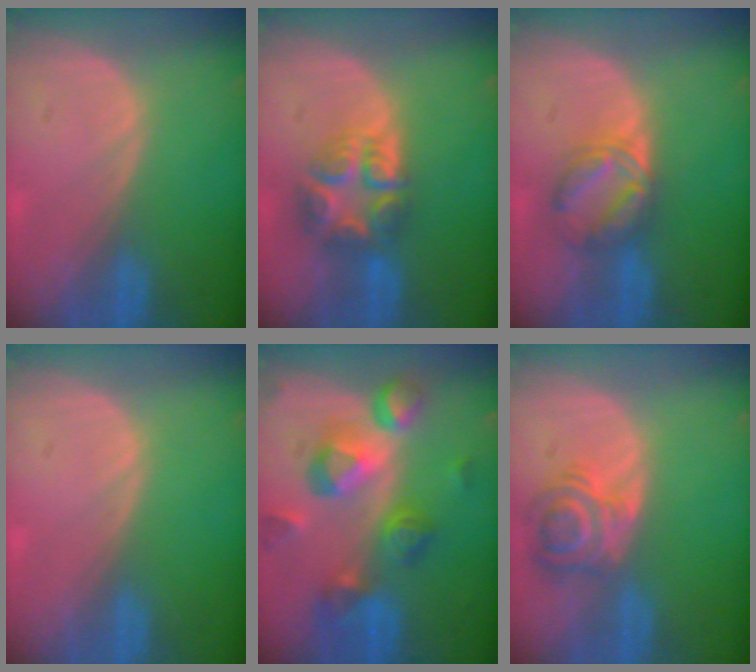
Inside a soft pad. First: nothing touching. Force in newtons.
{"total": 7.8, "press": 6.8, "slide": 3.9}
{"total": 5.7, "press": 5.7, "slide": 0.7}
{"total": 0.0}
{"total": 10.4, "press": 9.3, "slide": 4.7}
{"total": 5.6, "press": 5.6, "slide": 0.5}